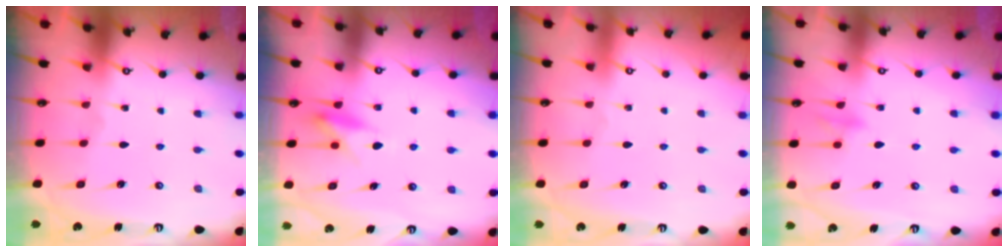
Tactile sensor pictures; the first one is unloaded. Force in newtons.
{"total": 8.0, "press": 7.9, "slide": 0.9}
{"total": 3.9, "press": 3.9, "slide": 0.0}
{"total": 8.0, "press": 8.0, "slide": 0.5}